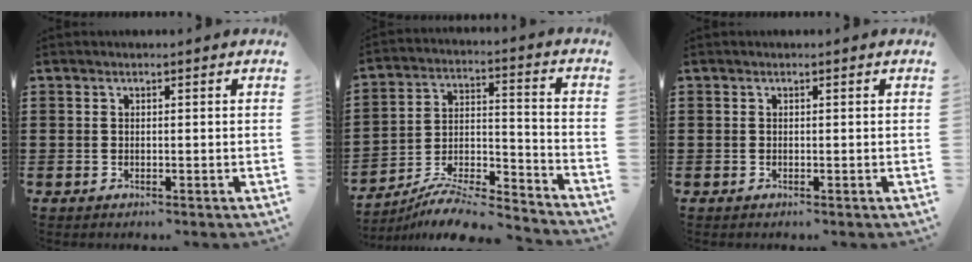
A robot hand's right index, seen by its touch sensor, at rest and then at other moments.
{"total": 8.7, "force": [-7.9, 1.5, 3.3], "torque": [-0.057, 0.011, -0.156]}
{"total": 0.0}